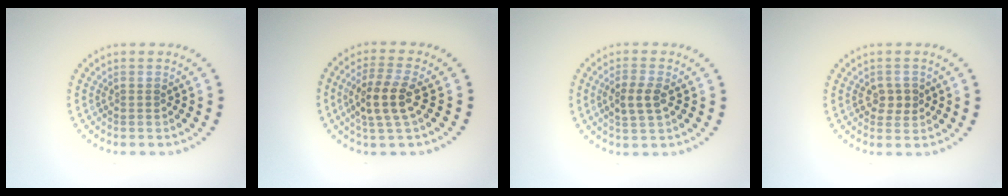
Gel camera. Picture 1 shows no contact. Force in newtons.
{"total": 3.7, "press": 3.4, "slide": 1.5}
{"total": 2.6, "press": 2.5, "slide": 0.6}
{"total": 1.7, "press": 1.7, "slide": 0.3}